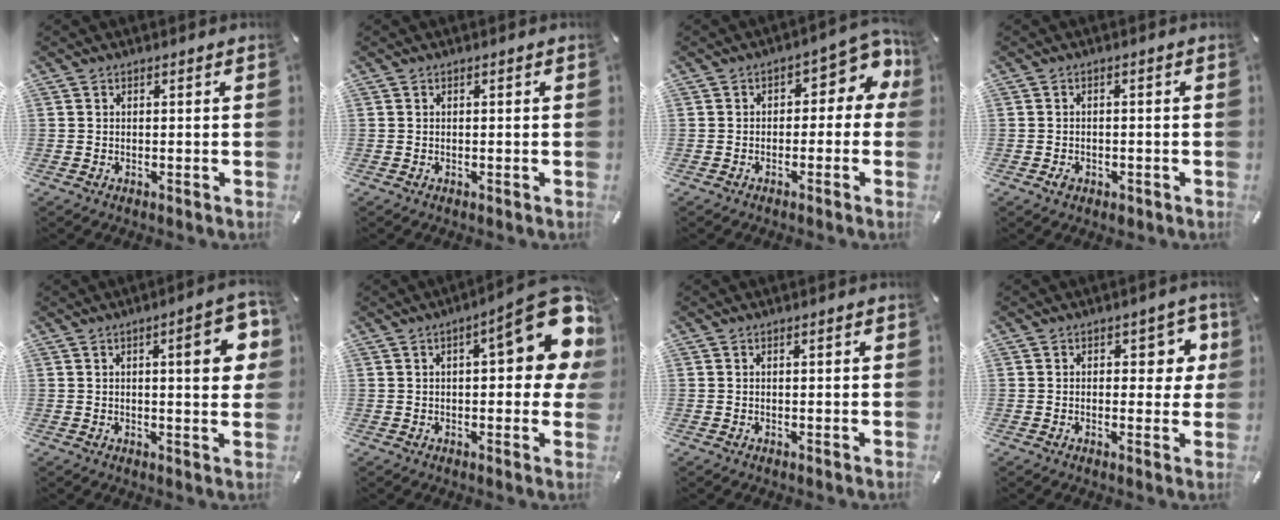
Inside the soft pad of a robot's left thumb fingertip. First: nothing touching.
{"total": 0.0}
{"total": 7.8, "force": [1.8, 4.4, 6.1], "torque": [-0.079, -0.012, 0.026]}
{"total": 2.3, "force": [-1.1, 1.7, 1.2], "torque": [-0.020, 0.006, -0.020]}
{"total": 11.1, "force": [2.7, 2.8, 10.4], "torque": [-0.132, -0.010, 0.035]}
{"total": 18.7, "force": [6.1, 6.6, 16.4], "torque": [-0.200, -0.039, 0.093]}
{"total": 1.1, "force": [0.1, 0.2, 1.0], "torque": [-0.019, 0.000, 0.001]}
{"total": 6.6, "force": [1.5, 3.9, 5.1], "torque": [-0.046, -0.006, 0.017]}